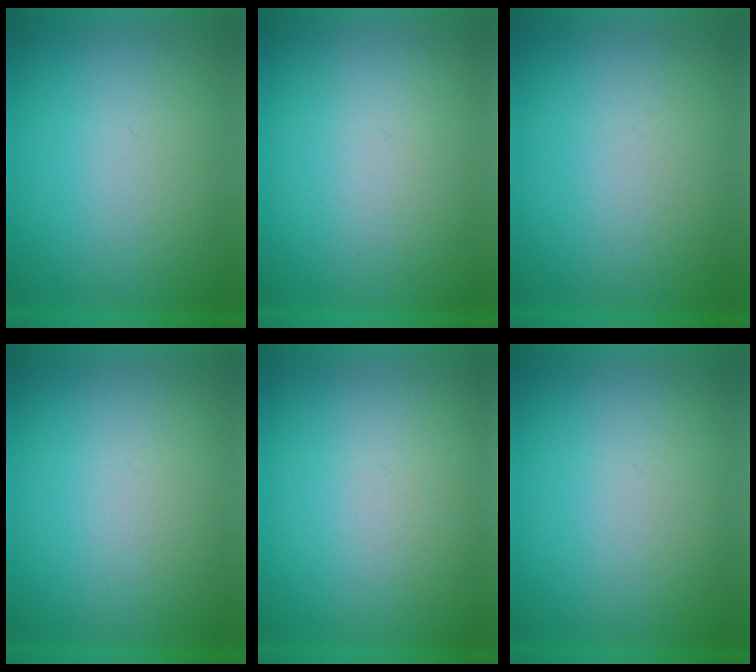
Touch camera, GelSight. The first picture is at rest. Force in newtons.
{"total": 1.4}
{"total": 1.0}
{"total": 1.1}
{"total": 2.0}
{"total": 1.1}